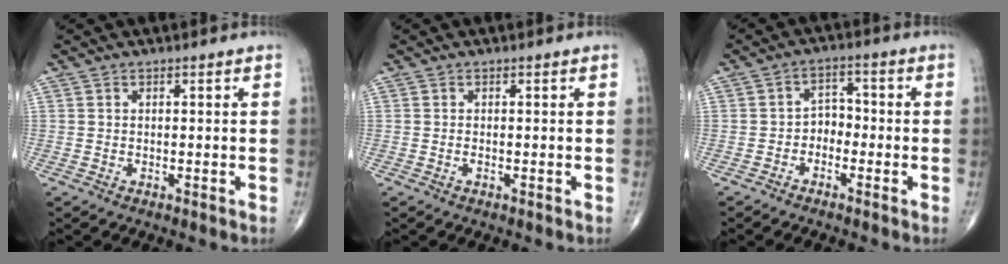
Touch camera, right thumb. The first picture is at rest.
{"total": 0.6, "force": [-0.2, 0.2, 0.5], "torque": [-0.011, -0.001, -0.004]}
{"total": 3.7, "force": [-1.7, 2.8, 1.7], "torque": [-0.002, 0.024, -0.043]}